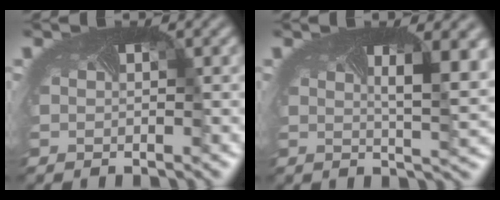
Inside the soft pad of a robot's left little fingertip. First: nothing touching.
{"total": 5.2, "force": [1.4, 1.6, 4.8], "torque": [-0.082, -0.005, 0.022]}